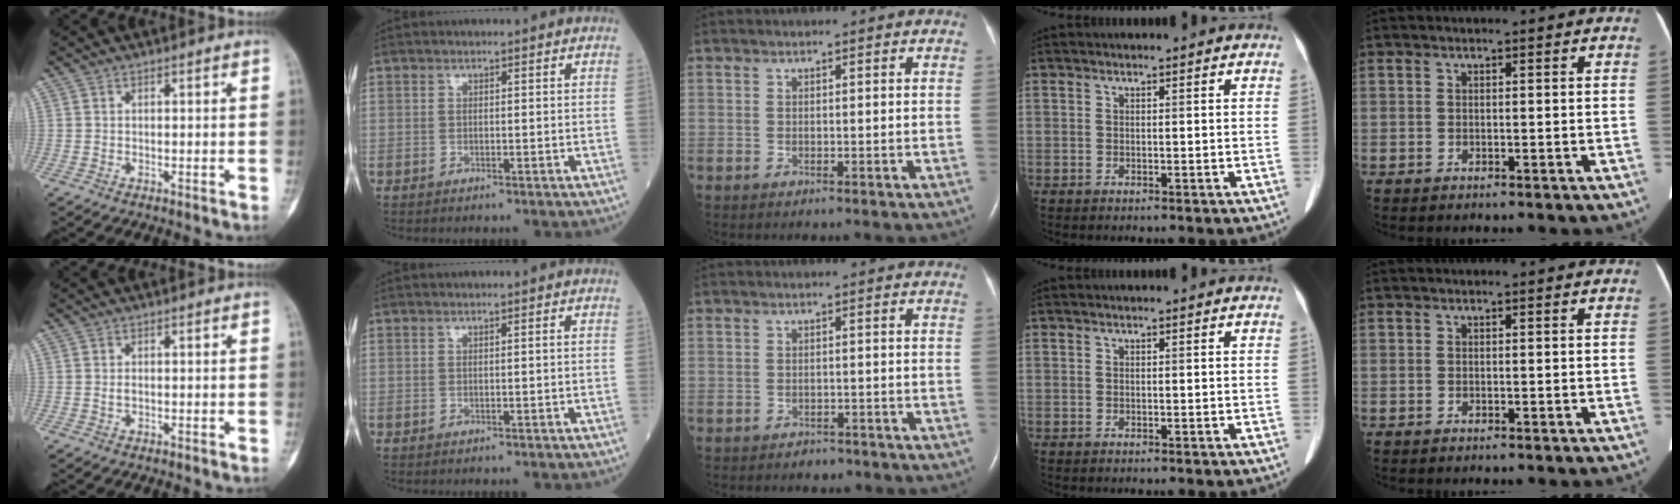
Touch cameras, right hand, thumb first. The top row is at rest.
{"thumb": {"total": 0.9, "force": [0.0, 0.6, 0.7], "torque": [-0.014, 0.000, -0.001]}, "middle": {"total": 1.4, "force": [-1.2, 0.8, 0.1], "torque": [-0.009, 0.001, -0.016]}}